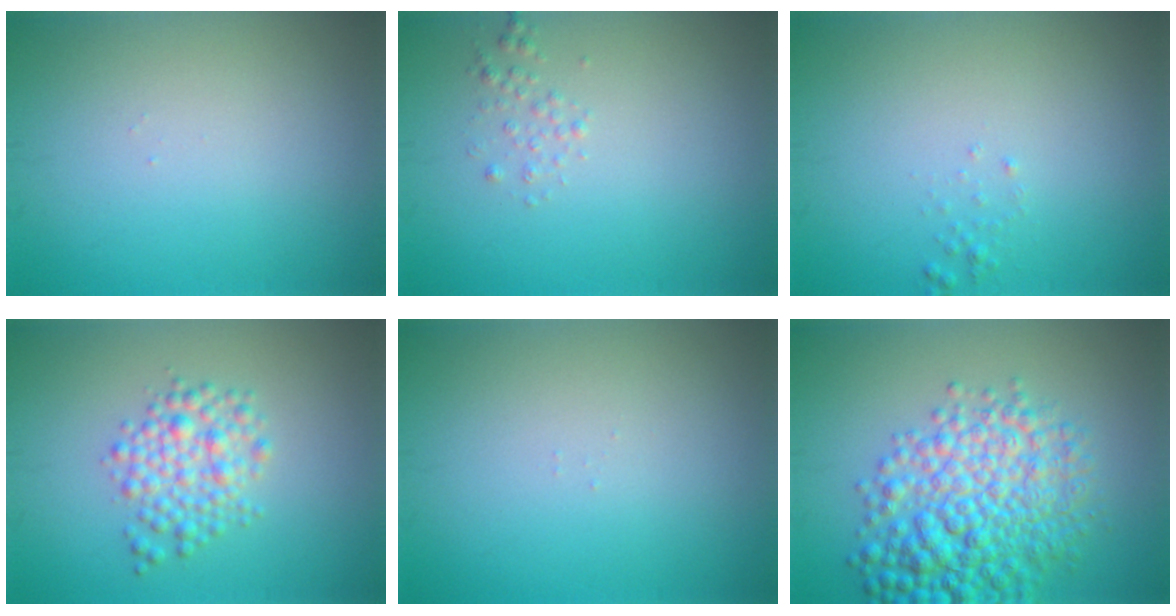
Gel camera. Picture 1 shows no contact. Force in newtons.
{"total": 0.9, "press": 0.9, "slide": 0.1}
{"total": 0.6, "press": 0.6, "slide": 0.1}
{"total": 3.3, "press": 3.3, "slide": 0.1}
{"total": 0.0}
{"total": 8.4, "press": 8.4, "slide": 0.2}